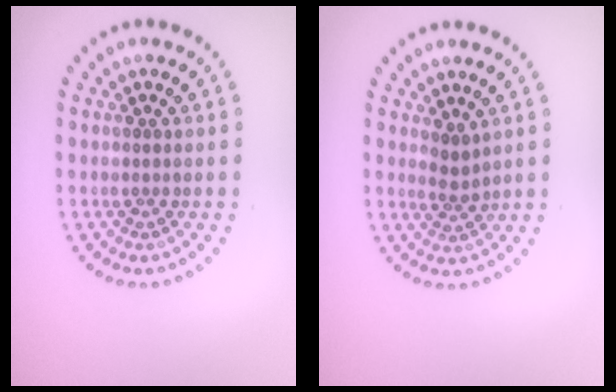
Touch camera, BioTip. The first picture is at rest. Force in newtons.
{"total": 1.7, "press": 1.1, "slide": 1.2}